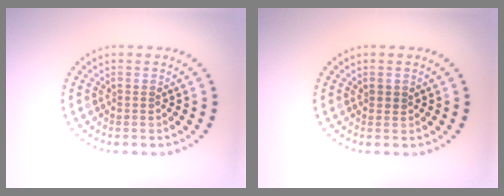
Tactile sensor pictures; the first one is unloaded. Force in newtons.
{"total": 0.9, "press": 0.8, "slide": 0.3}